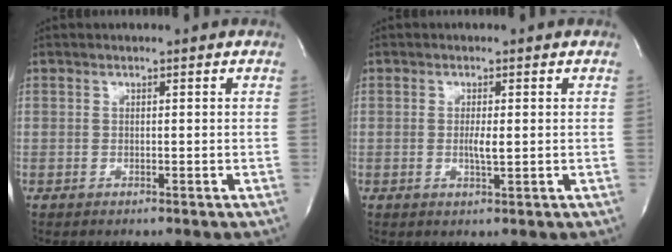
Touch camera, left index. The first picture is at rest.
{"total": 2.1, "force": [-0.1, 0.2, 2.1], "torque": [-0.043, -0.003, -0.001]}